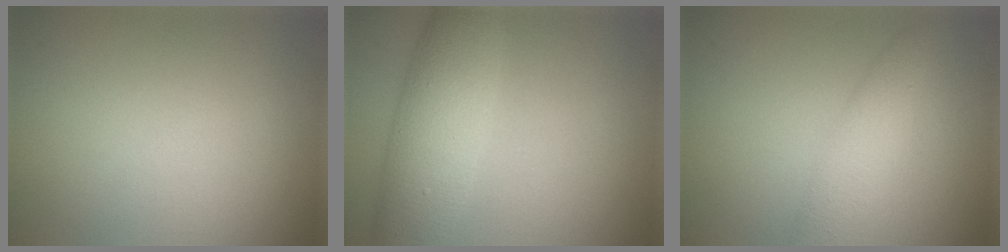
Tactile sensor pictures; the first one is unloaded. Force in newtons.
{"total": 7.0, "press": 7.0, "slide": 0.2}
{"total": 2.9, "press": 2.9, "slide": 0.0}